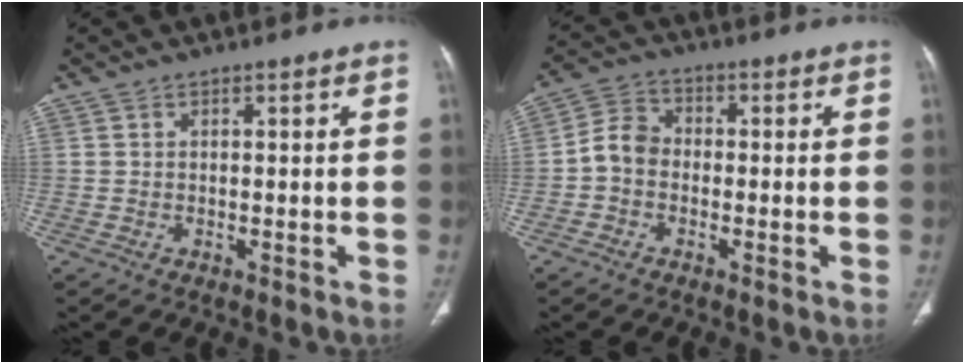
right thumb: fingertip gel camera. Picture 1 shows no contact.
{"total": 5.6, "force": [-1.2, 4.5, 3.1], "torque": [-0.045, 0.020, -0.036]}